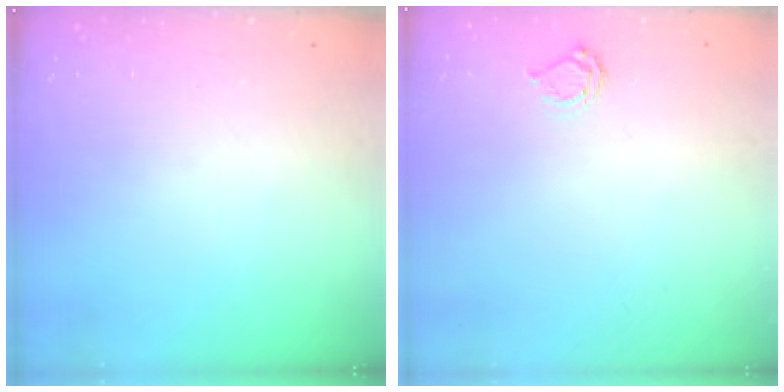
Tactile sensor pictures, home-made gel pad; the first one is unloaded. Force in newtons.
{"total": 4.0, "press": 4.0, "slide": 0.2}